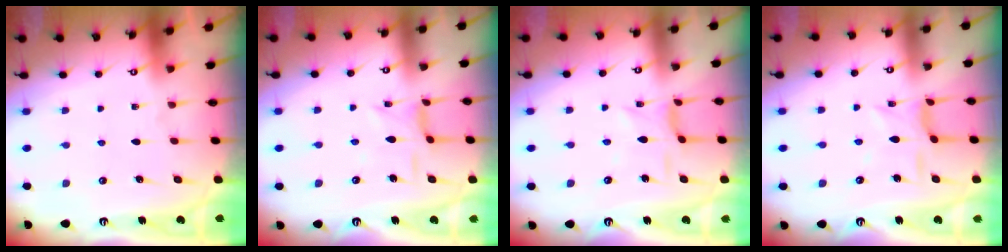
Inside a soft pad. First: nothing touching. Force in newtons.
{"total": 3.8, "press": 3.8, "slide": 0.2}
{"total": 2.5, "press": 2.5, "slide": 0.2}
{"total": 5.7, "press": 5.6, "slide": 0.8}